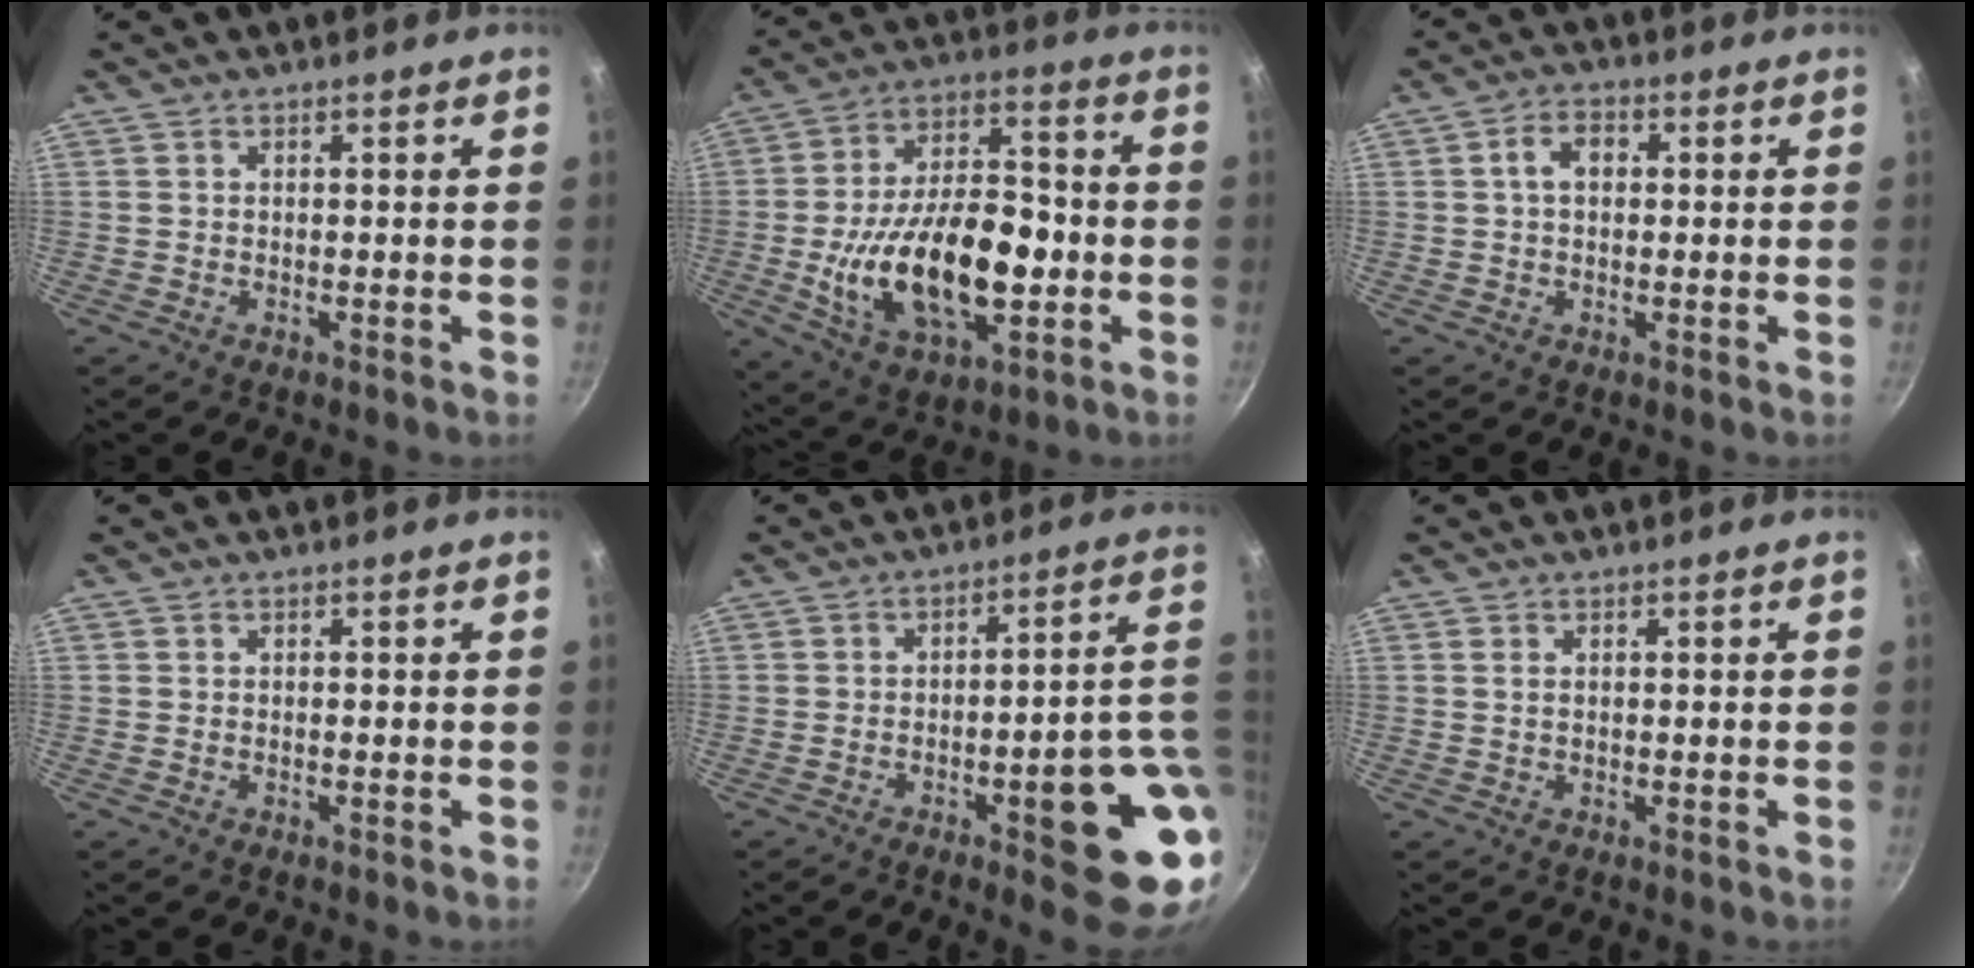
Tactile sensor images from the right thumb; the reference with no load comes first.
{"total": 23.6, "force": [-4.4, 13.1, 19.1], "torque": [-0.308, 0.030, -0.065]}
{"total": 4.6, "force": [0.7, 3.2, 3.2], "torque": [-0.042, 0.012, 0.005]}
{"total": 0.0}
{"total": 17.1, "force": [-3.8, 4.5, 16.0], "torque": [-0.162, 0.019, -0.048]}
{"total": 0.8, "force": [0.2, 0.4, 0.6], "torque": [-0.011, 0.000, 0.003]}